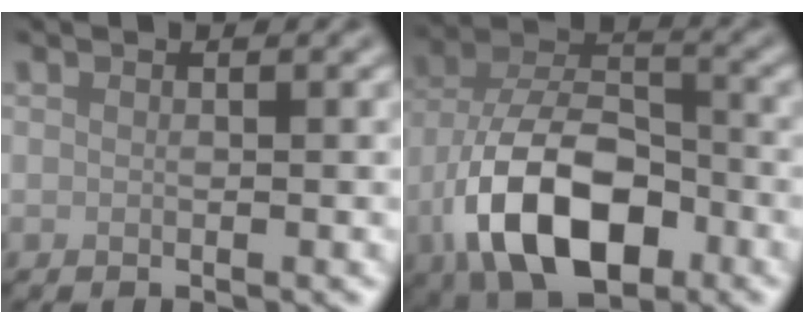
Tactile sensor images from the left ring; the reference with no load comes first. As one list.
[{"total": 11.5, "force": [-5.0, 6.1, 8.3], "torque": [-0.162, 0.002, -0.093]}]